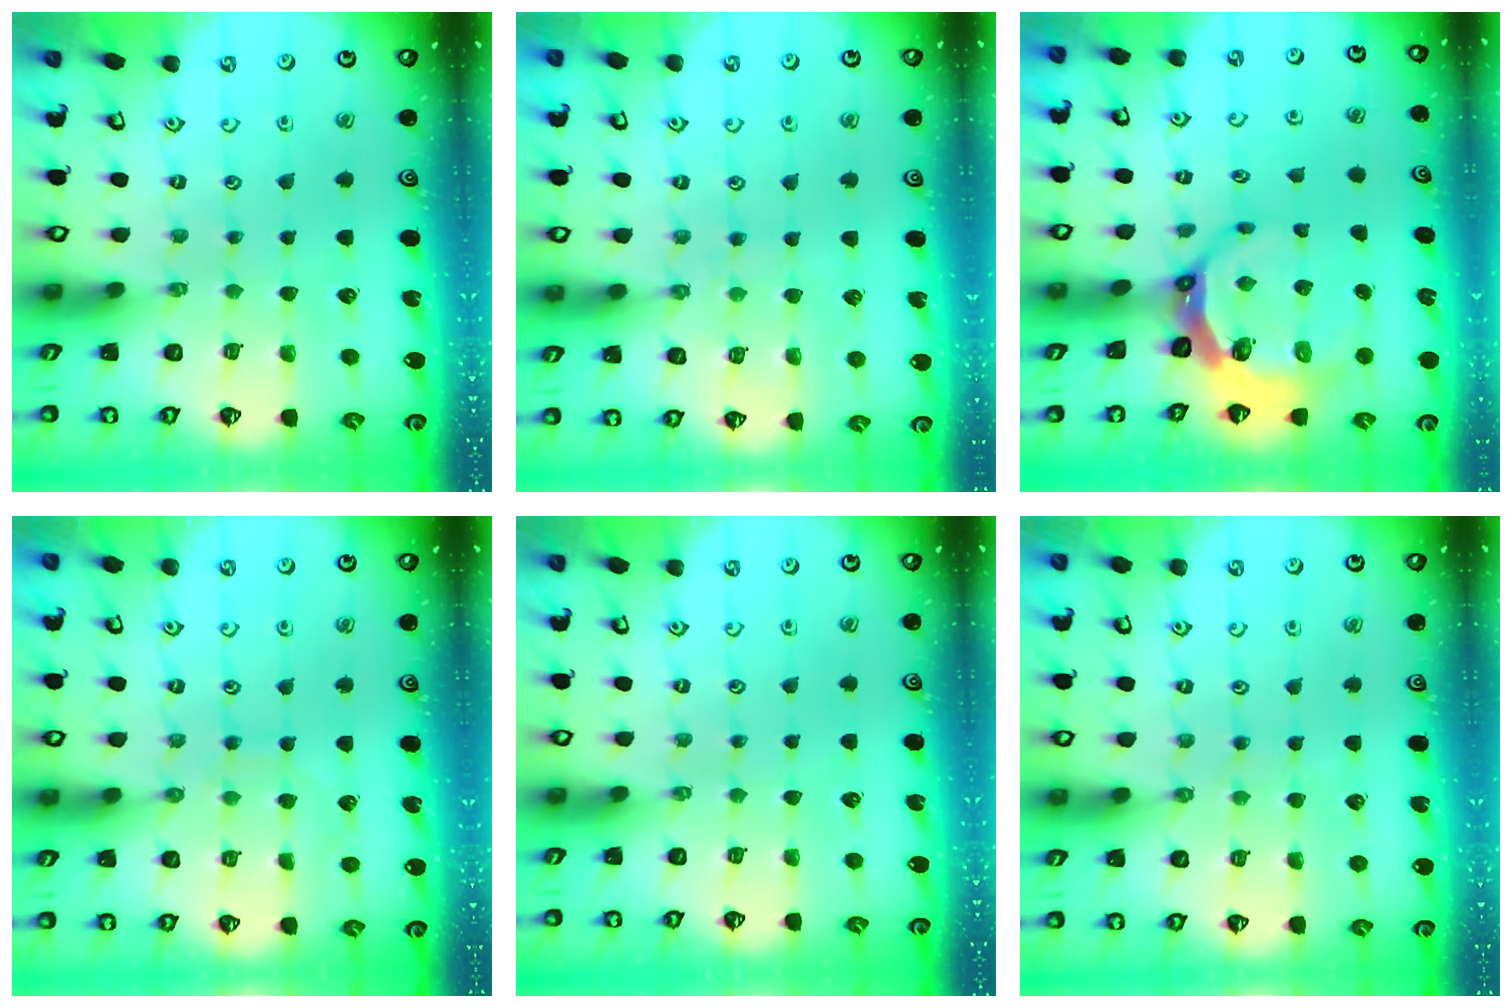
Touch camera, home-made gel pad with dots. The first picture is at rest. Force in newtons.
{"total": 6.5, "press": 6.5, "slide": 0.7}
{"total": 7.9, "press": 6.9, "slide": 4.0}
{"total": 7.1, "press": 7.1, "slide": 0.4}
{"total": 0.0}
{"total": 2.8, "press": 2.7, "slide": 0.5}